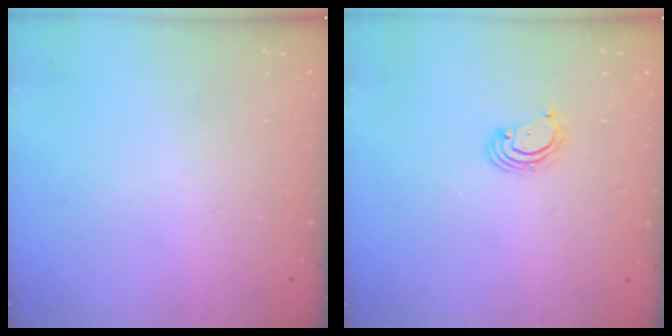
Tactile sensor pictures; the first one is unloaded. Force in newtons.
{"total": 2.5, "press": 2.5, "slide": 0.3}